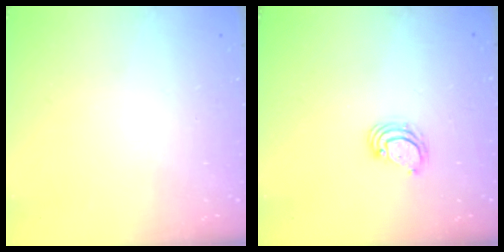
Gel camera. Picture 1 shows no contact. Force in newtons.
{"total": 3.4, "press": 3.4, "slide": 0.2}